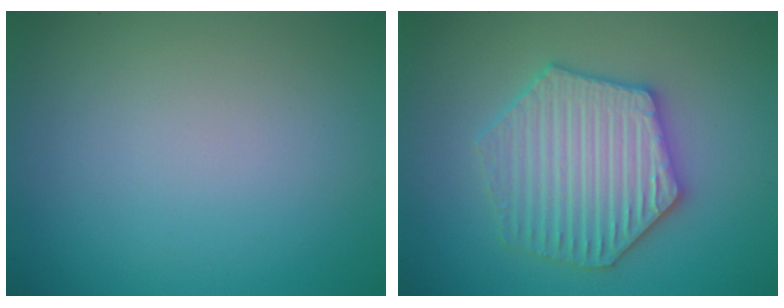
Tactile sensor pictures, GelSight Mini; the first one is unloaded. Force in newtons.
{"total": 6.2, "press": 6.1, "slide": 1.1}